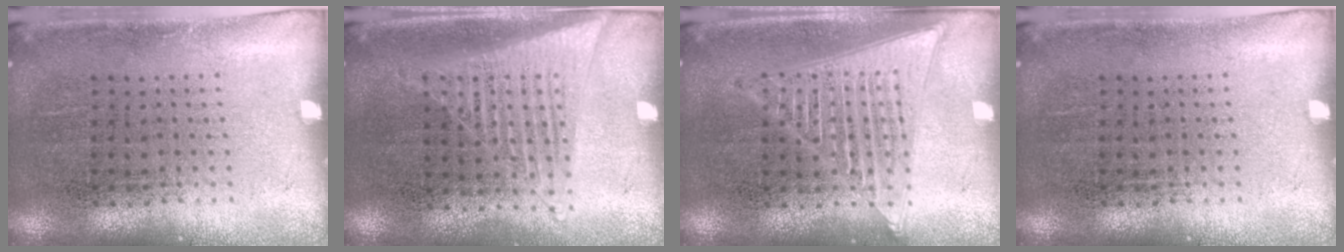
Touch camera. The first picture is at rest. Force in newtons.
{"total": 1.4, "press": 1.3, "slide": 0.6}
{"total": 1.9, "press": 1.9, "slide": 0.1}
{"total": 0.0}